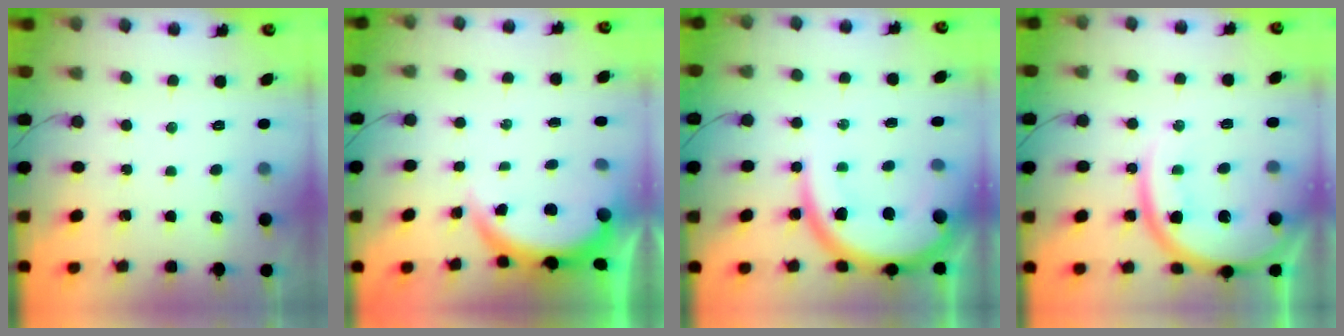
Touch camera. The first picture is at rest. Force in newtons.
{"total": 3.9, "press": 3.9, "slide": 0.2}
{"total": 15.6, "press": 15.5, "slide": 1.7}
{"total": 15.8, "press": 15.7, "slide": 2.0}